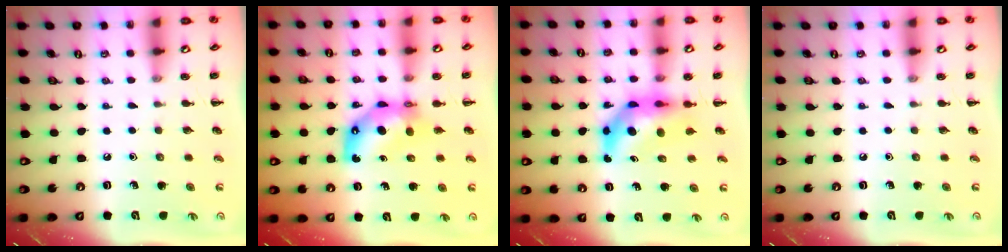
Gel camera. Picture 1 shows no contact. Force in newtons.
{"total": 7.7, "press": 7.4, "slide": 2.2}
{"total": 7.1, "press": 6.7, "slide": 2.3}
{"total": 0.0}